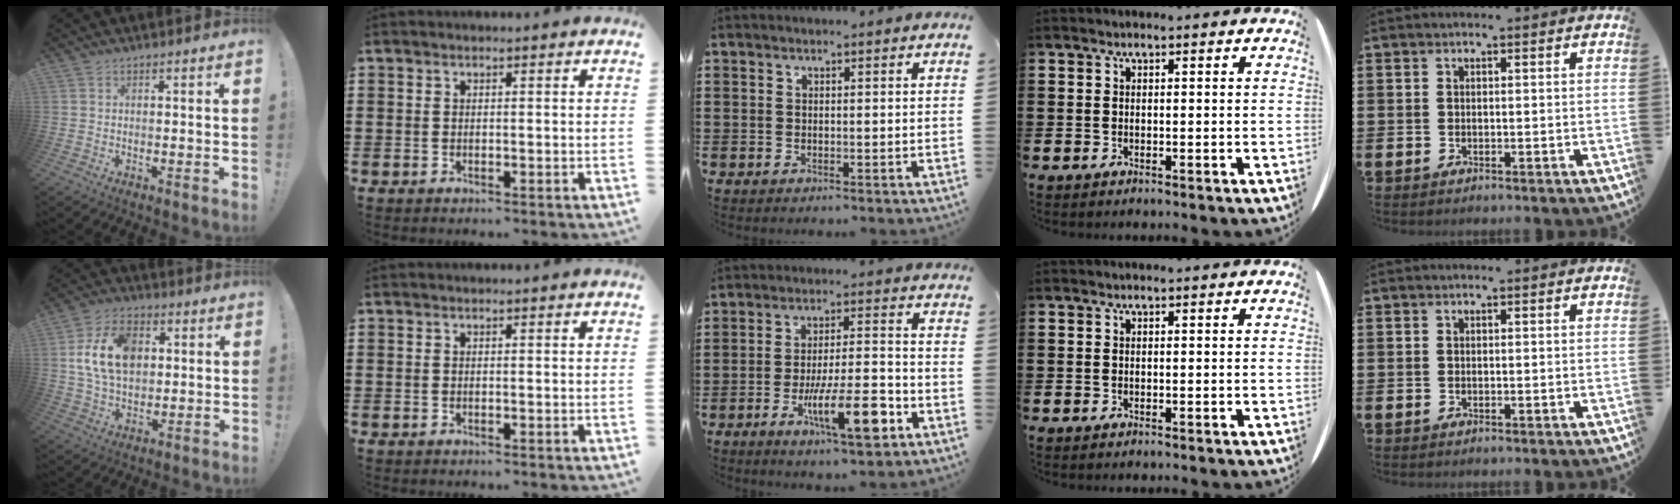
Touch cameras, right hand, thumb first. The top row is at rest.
{"thumb": {"total": 15.1, "force": [2.6, 10.6, 10.5], "torque": [-0.177, 0.002, 0.050]}, "middle": {"total": 11.5, "force": [-4.9, 2.9, 9.9], "torque": [-0.171, 0.005, -0.082]}}